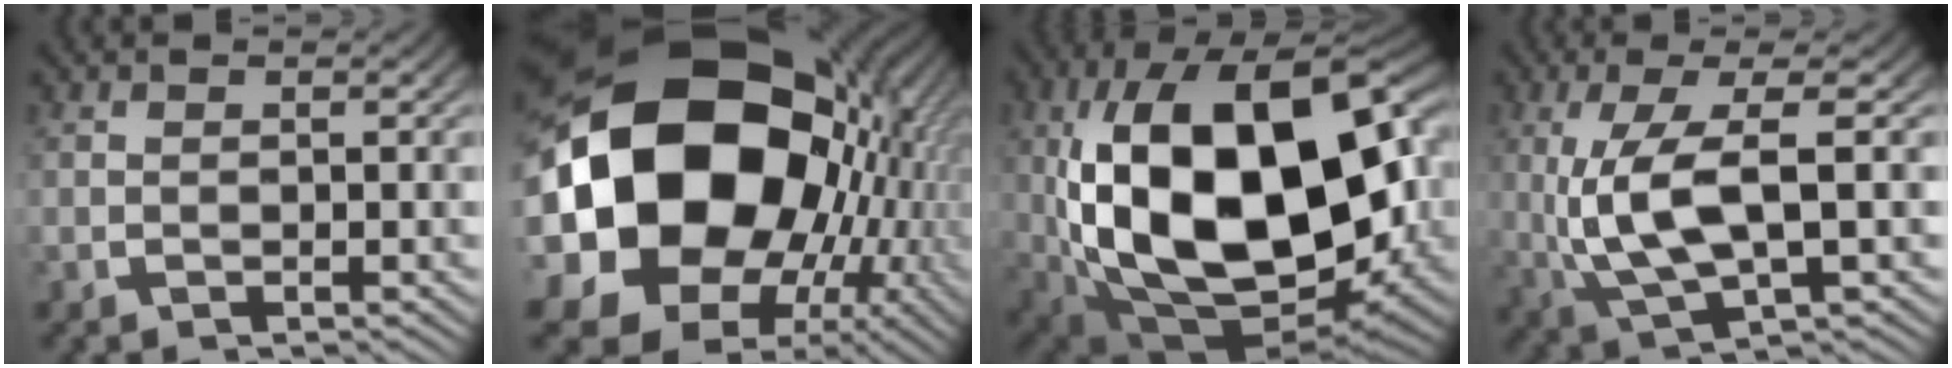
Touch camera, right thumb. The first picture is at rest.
{"total": 32.7, "force": [-0.3, 22.4, 23.8], "torque": [-0.444, -0.079, 0.026]}
{"total": 27.9, "force": [-1.8, 17.0, 22.0], "torque": [-0.425, -0.074, 0.018]}
{"total": 9.2, "force": [-0.5, 4.4, 8.0], "torque": [-0.188, -0.019, 0.008]}